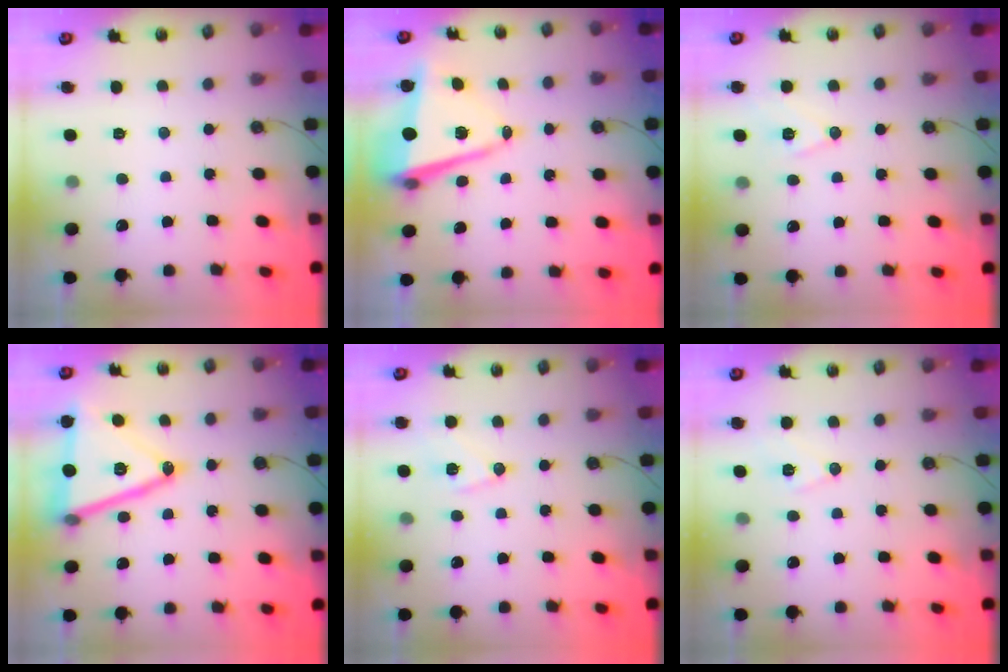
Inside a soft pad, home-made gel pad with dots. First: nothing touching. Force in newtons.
{"total": 10.5, "press": 10.3, "slide": 1.8}
{"total": 8.5, "press": 7.8, "slide": 3.5}
{"total": 21.4, "press": 21.1, "slide": 3.5}
{"total": 9.5, "press": 9.2, "slide": 2.5}
{"total": 7.6, "press": 6.6, "slide": 3.7}